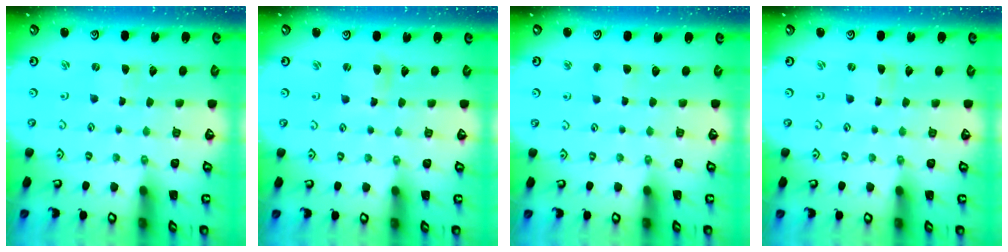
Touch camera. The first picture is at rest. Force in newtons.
{"total": 2.6, "press": 2.5, "slide": 0.3}
{"total": 3.7, "press": 3.6, "slide": 0.4}
{"total": 0.0}